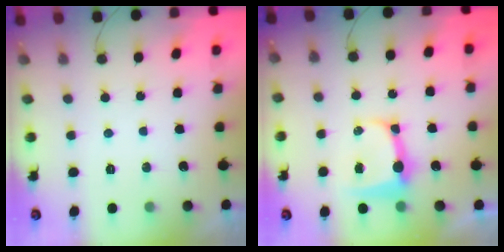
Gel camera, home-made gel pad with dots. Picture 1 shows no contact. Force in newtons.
{"total": 8.6, "press": 8.5, "slide": 0.7}